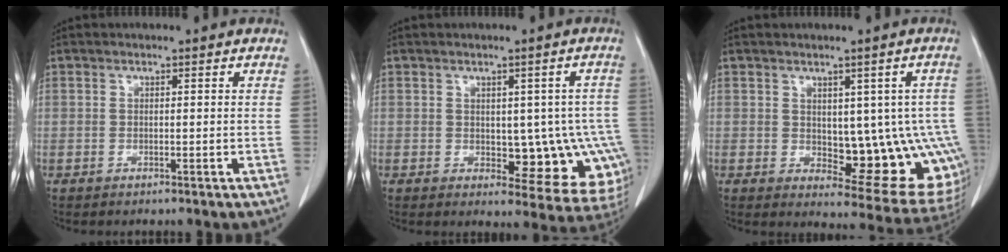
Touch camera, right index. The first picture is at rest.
{"total": 10.9, "force": [-1.6, 5.6, 9.2], "torque": [-0.084, 0.011, -0.006]}
{"total": 12.8, "force": [-0.6, 5.4, 11.6], "torque": [-0.109, 0.004, 0.010]}